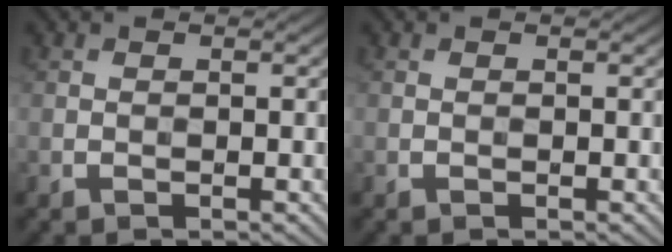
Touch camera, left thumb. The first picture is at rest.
{"total": 0.0}